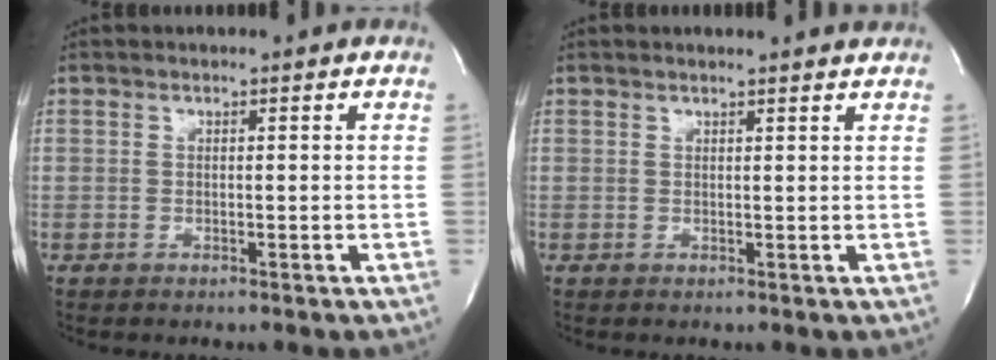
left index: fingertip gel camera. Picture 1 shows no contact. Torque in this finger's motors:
{"motor_torque": [0.12, -0.08, 0.01, -0.01]}